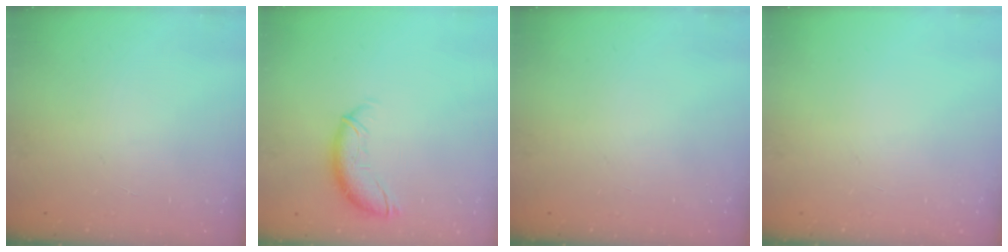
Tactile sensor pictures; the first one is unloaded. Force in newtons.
{"total": 10.5, "press": 10.5, "slide": 0.7}
{"total": 0.0}
{"total": 0.0}